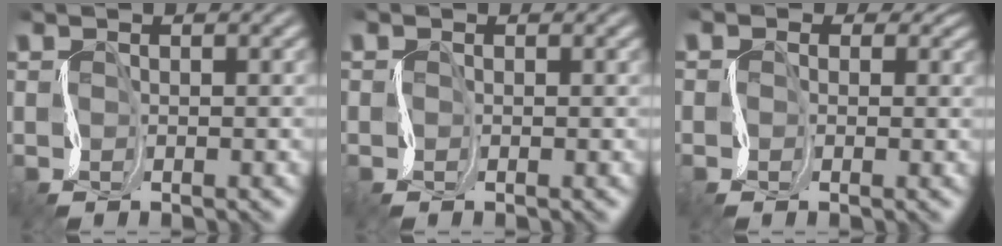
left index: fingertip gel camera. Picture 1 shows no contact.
{"total": 0.0}
{"total": 3.2, "force": [1.0, 2.6, 1.4], "torque": [-0.030, 0.010, -0.010]}